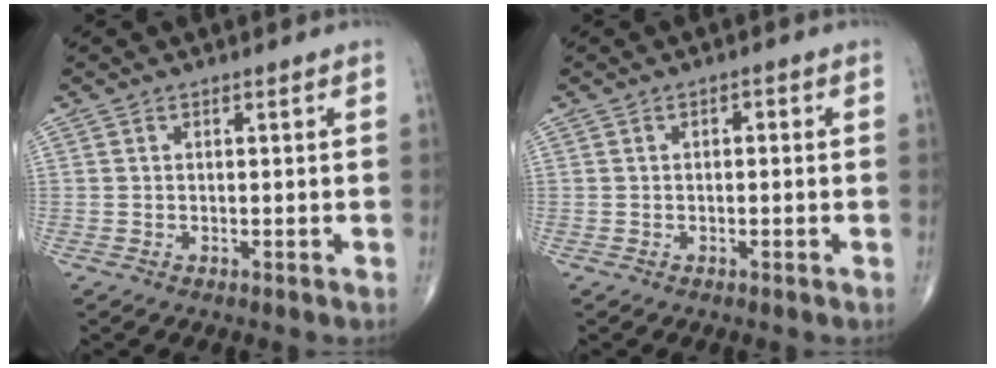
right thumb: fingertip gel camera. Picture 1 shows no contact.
{"total": 1.1, "force": [0.1, 0.7, 0.9], "torque": [-0.010, 0.004, -0.001]}